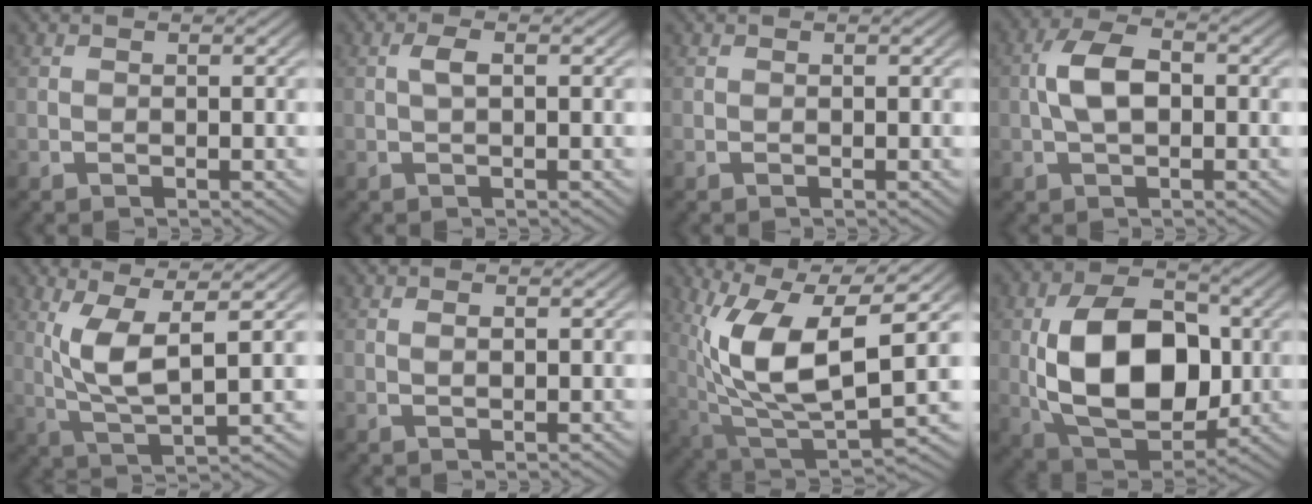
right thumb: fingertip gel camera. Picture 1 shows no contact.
{"total": 1.4, "force": [0.2, 0.4, 1.3], "torque": [-0.031, 0.003, 0.006]}
{"total": 0.0}
{"total": 5.0, "force": [0.2, 2.8, 4.1], "torque": [-0.086, -0.004, 0.005]}
{"total": 7.6, "force": [1.9, 3.3, 6.6], "torque": [-0.132, -0.018, 0.043]}
{"total": 0.6, "force": [0.4, 0.1, 0.4], "torque": [-0.009, -0.003, 0.012]}
{"total": 13.2, "force": [0.9, 7.6, 10.8], "torque": [-0.232, -0.052, 0.041]}
{"total": 14.7, "force": [-0.5, 9.8, 10.9], "torque": [-0.243, -0.058, 0.018]}